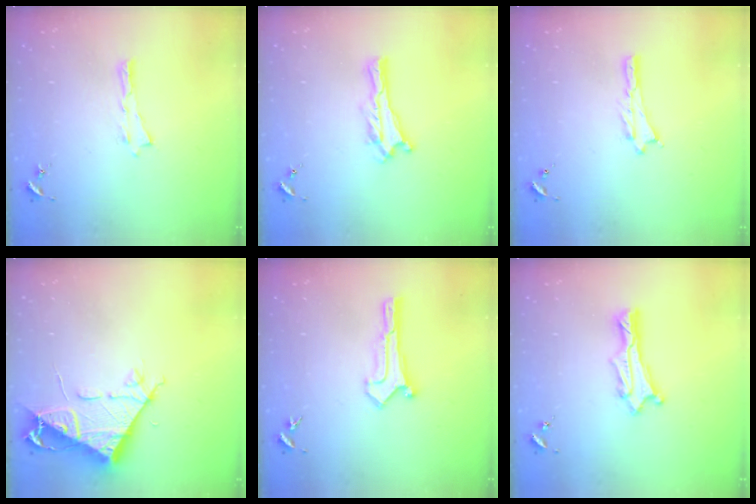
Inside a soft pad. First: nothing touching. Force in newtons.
{"total": 0.0}
{"total": 0.0}
{"total": 7.1, "press": 7.0, "slide": 0.8}
{"total": 0.6, "press": 0.6, "slide": 0.0}
{"total": 1.3, "press": 1.3, "slide": 0.1}